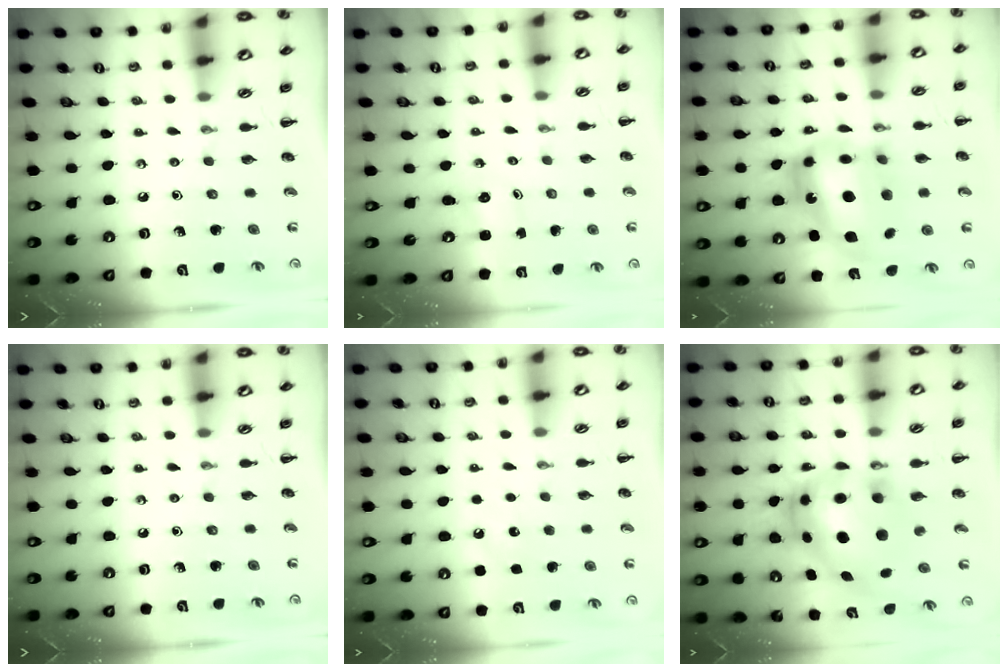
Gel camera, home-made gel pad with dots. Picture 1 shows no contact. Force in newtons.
{"total": 1.8, "press": 1.7, "slide": 0.6}
{"total": 18.5, "press": 17.9, "slide": 4.7}
{"total": 0.0}
{"total": 4.9, "press": 4.7, "slide": 1.4}
{"total": 10.7, "press": 10.5, "slide": 2.5}